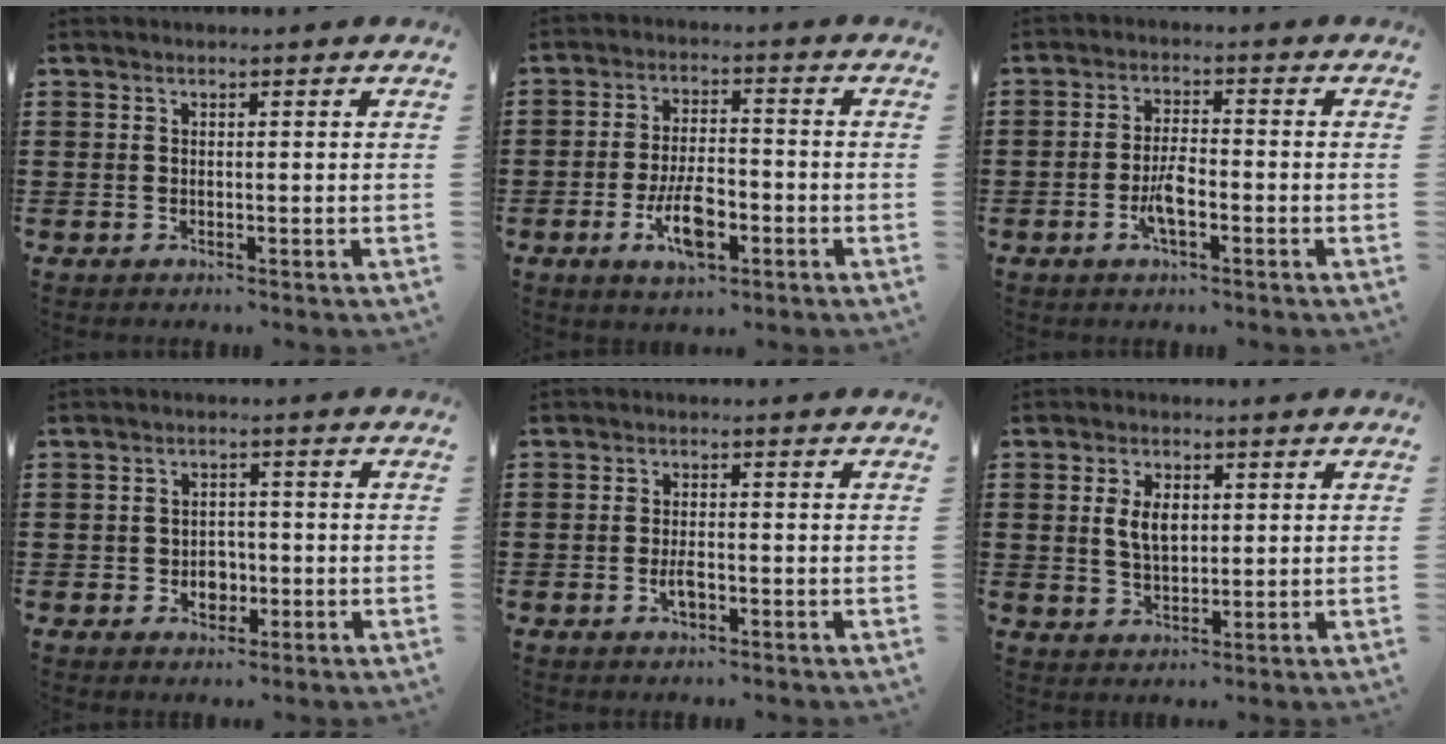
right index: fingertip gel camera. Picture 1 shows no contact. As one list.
[{"total": 7.9, "force": [-3.1, 3.3, 6.5], "torque": [-0.128, -0.005, -0.060]}, {"total": 4.7, "force": [-1.8, 1.6, 4.0], "torque": [-0.088, 0.000, -0.038]}, {"total": 3.0, "force": [-0.9, 2.5, 1.3], "torque": [-0.022, 0.001, -0.021]}, {"total": 2.9, "force": [-0.9, 1.2, 2.5], "torque": [-0.045, 0.001, -0.015]}, {"total": 4.7, "force": [0.8, 2.7, 3.8], "torque": [-0.071, 0.007, 0.010]}]